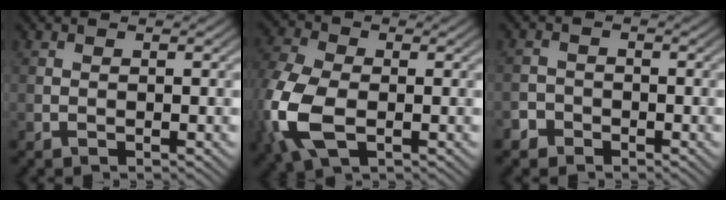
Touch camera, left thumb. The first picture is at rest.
{"total": 11.6, "force": [-2.8, 7.0, 8.8], "torque": [-0.259, -0.016, -0.063]}
{"total": 2.1, "force": [-1.5, 1.4, 0.3], "torque": [-0.001, 0.003, -0.035]}